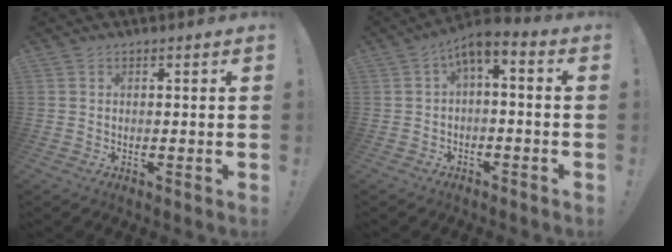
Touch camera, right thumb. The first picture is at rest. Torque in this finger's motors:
{"motor_torque": [1.00, 1.00, 0.03, 0.07, 0.13]}